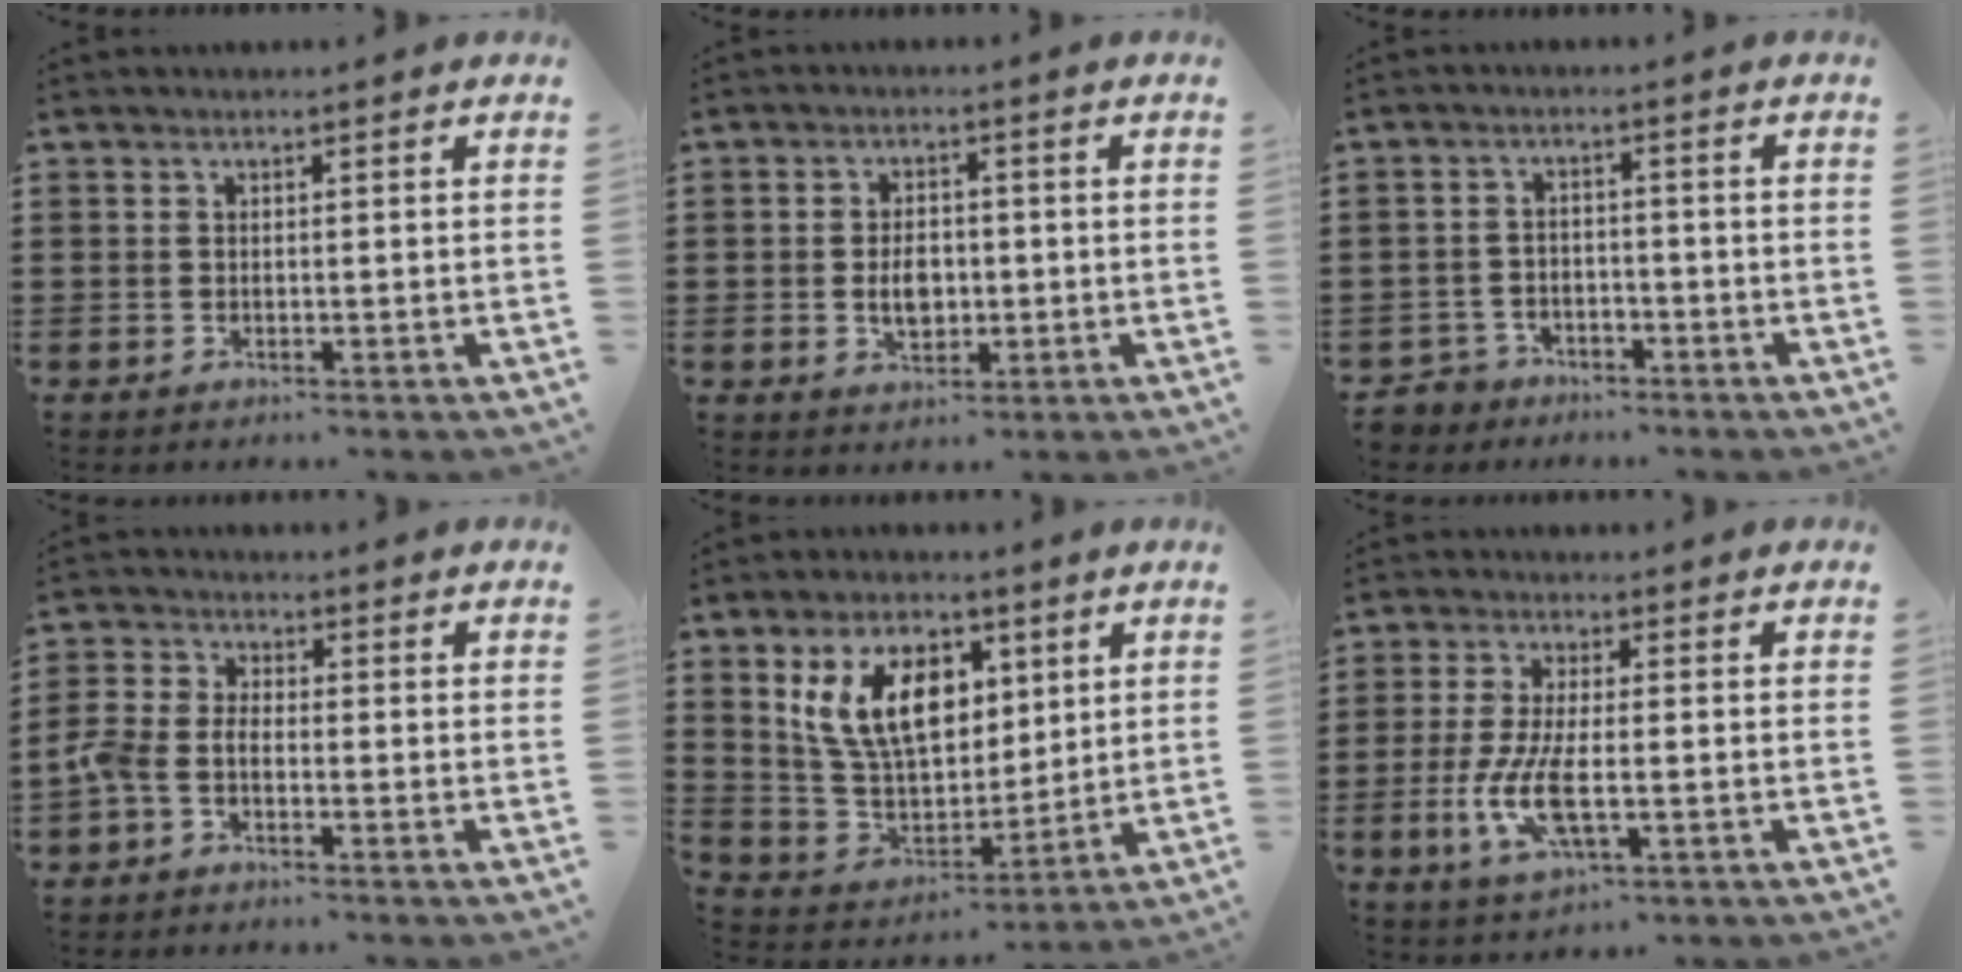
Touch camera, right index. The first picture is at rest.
{"total": 4.1, "force": [-0.5, 2.8, 3.0], "torque": [-0.052, 0.002, -0.012]}
{"total": 3.2, "force": [-2.8, 1.5, -0.1], "torque": [-0.008, 0.006, -0.060]}
{"total": 3.2, "force": [-2.2, 1.4, 1.9], "torque": [-0.064, -0.004, -0.052]}
{"total": 12.1, "force": [5.0, 7.5, 8.1], "torque": [-0.189, 0.016, 0.091]}
{"total": 7.9, "force": [-1.9, 2.7, 7.2], "torque": [-0.160, -0.012, -0.038]}